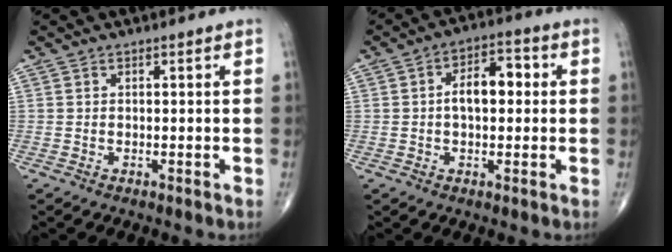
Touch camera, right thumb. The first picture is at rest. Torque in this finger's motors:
{"motor_torque": [0.90, 1.22, 0.68, -0.11, 0.01]}